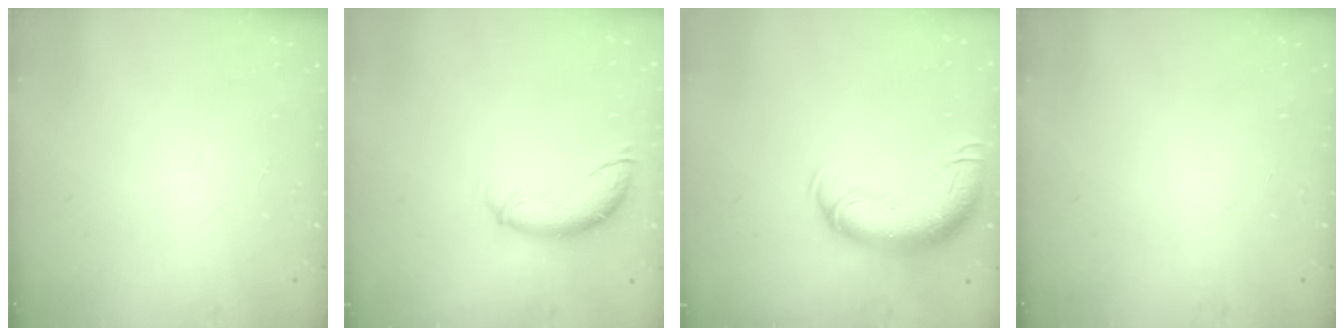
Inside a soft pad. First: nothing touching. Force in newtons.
{"total": 10.8, "press": 10.6, "slide": 1.8}
{"total": 15.2, "press": 14.8, "slide": 3.6}
{"total": 0.0}